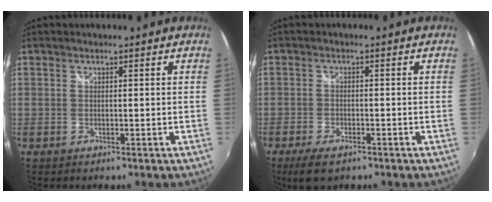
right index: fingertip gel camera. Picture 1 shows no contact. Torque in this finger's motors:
{"motor_torque": [0.45, -0.12, 0.08, 0.04]}